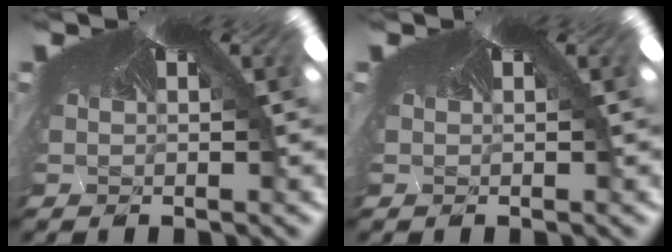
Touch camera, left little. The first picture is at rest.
{"total": 0.0}